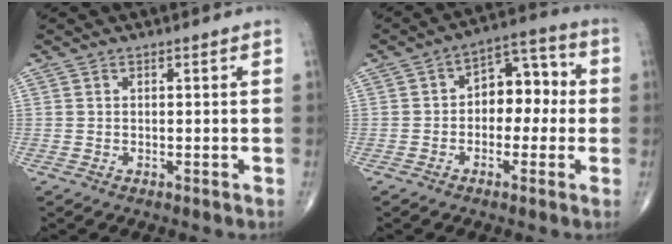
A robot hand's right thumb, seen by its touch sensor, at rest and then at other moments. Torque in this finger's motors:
{"motor_torque": [0.12, 0.17, 0.45, -0.14, 0.08]}